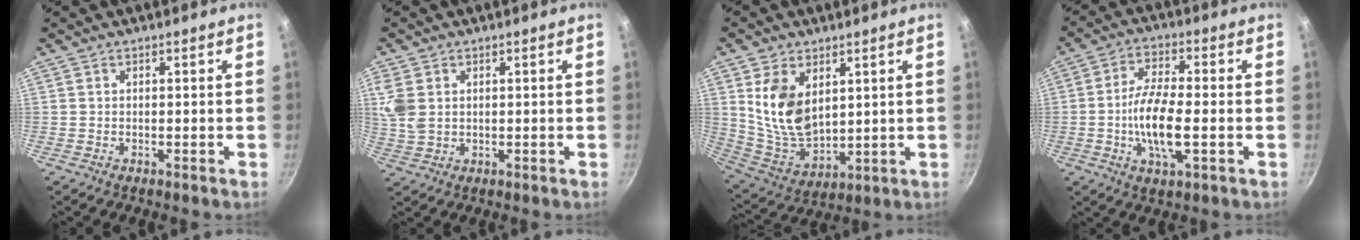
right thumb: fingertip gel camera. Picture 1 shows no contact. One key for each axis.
{"total": 5.7, "fx": 1.5, "fy": 4.1, "fz": 3.6, "tx": -0.073, "ty": -0.005, "tz": 0.034}
{"total": 13.2, "fx": 4.0, "fy": 8.4, "fz": 9.4, "tx": -0.157, "ty": -0.037, "tz": 0.093}
{"total": 10.7, "fx": -1.8, "fy": 3.6, "fz": 9.9, "tx": -0.194, "ty": 0.014, "tz": -0.040}